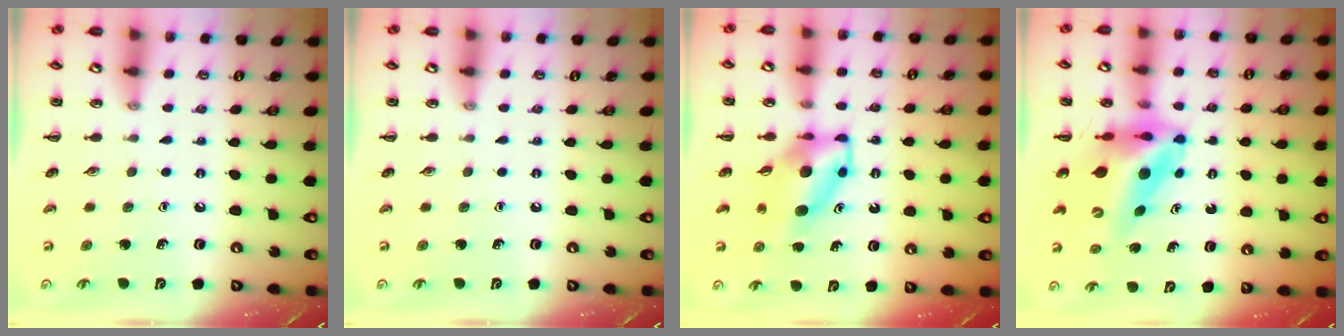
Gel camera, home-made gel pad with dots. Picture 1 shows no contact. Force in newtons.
{"total": 0.0}
{"total": 6.1, "press": 6.0, "slide": 1.4}
{"total": 9.7, "press": 9.2, "slide": 3.0}